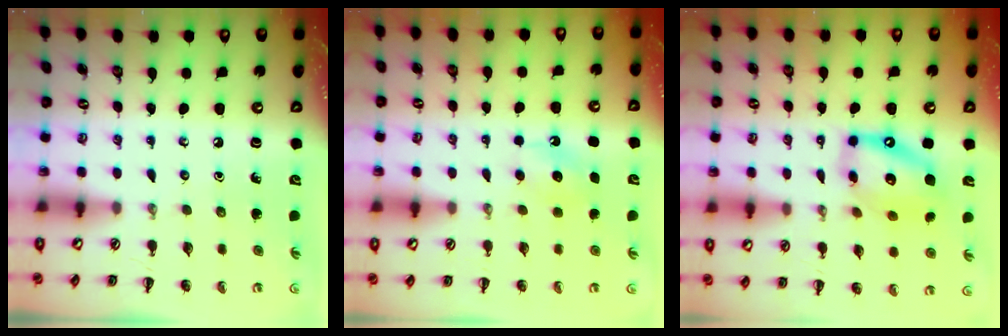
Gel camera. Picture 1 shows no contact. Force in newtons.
{"total": 6.7, "press": 6.5, "slide": 1.6}
{"total": 12.2, "press": 11.9, "slide": 2.5}